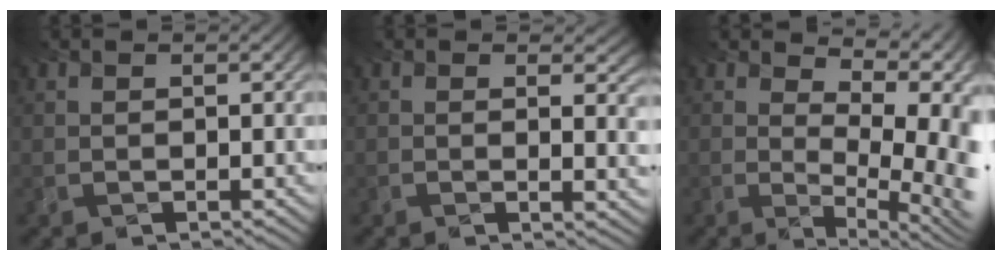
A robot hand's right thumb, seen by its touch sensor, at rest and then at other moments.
{"total": 5.1, "force": [2.9, 1.9, 3.7], "torque": [-0.056, 0.012, 0.031]}
{"total": 12.7, "force": [4.1, 5.4, 10.8], "torque": [-0.149, 0.026, 0.071]}